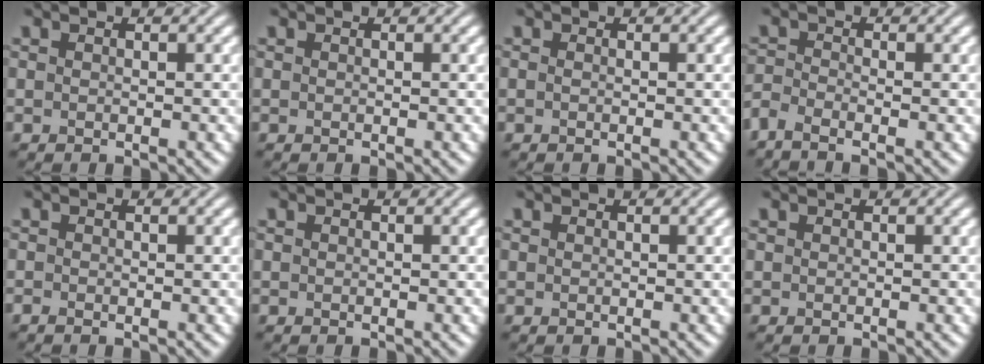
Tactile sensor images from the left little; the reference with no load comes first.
{"total": 0.0}
{"total": 0.0}
{"total": 2.0, "force": [-1.7, 0.4, 1.1], "torque": [-0.029, -0.012, -0.046]}
{"total": 0.5, "force": [-0.4, 0.1, 0.4], "torque": [-0.007, -0.007, -0.009]}
{"total": 0.0}
{"total": 0.0}
{"total": 0.0}